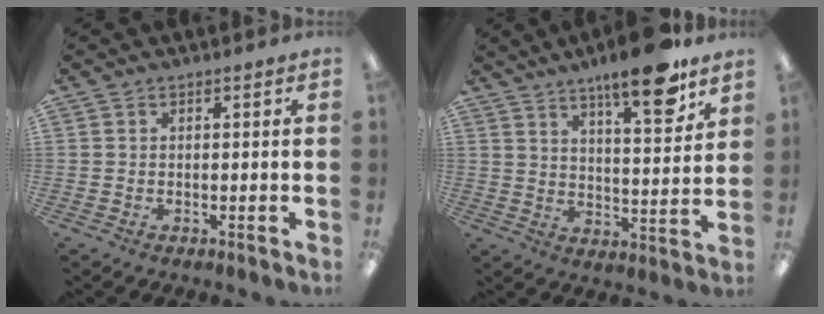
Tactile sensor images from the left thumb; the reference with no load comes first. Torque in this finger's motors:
{"motor_torque": [1.61, 1.02, 1.37, -1.13, 0.13]}